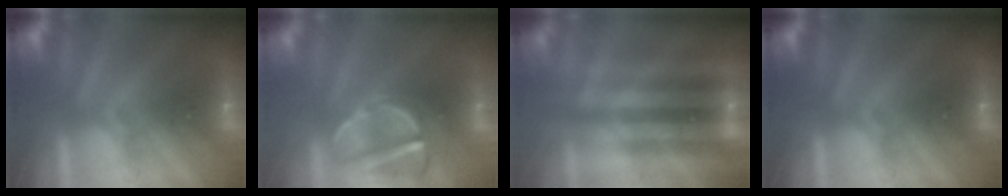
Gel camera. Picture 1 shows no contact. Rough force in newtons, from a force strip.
{"total": 3.9}
{"total": 2.1}
{"total": 0.0}